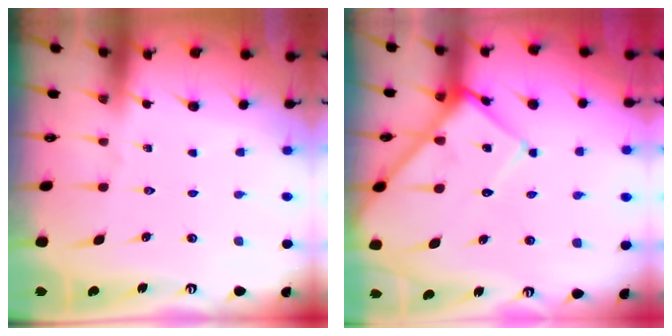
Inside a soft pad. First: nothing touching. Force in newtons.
{"total": 12.1, "press": 12.1, "slide": 1.1}